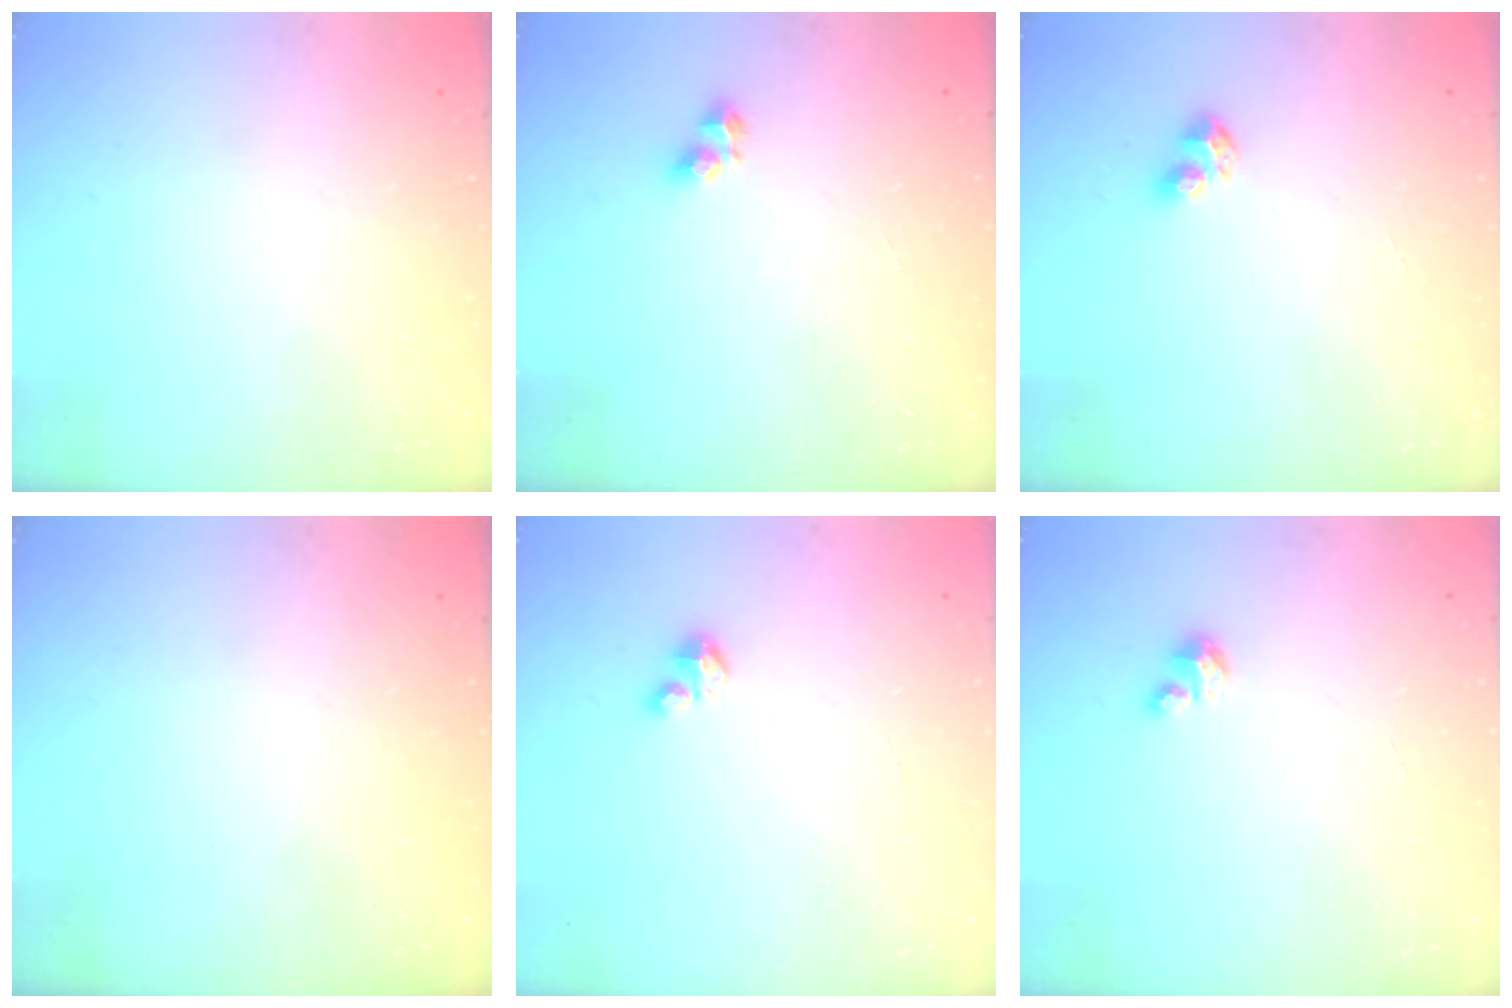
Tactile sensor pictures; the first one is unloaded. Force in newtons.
{"total": 3.7, "press": 3.7, "slide": 0.3}
{"total": 4.7, "press": 4.6, "slide": 0.9}
{"total": 0.0}
{"total": 1.9, "press": 1.9, "slide": 0.1}
{"total": 3.3, "press": 3.3, "slide": 0.2}